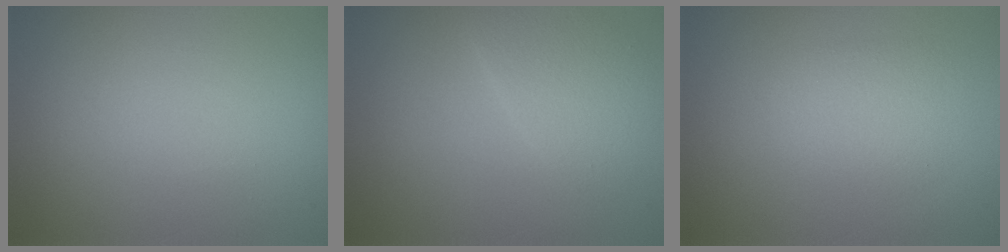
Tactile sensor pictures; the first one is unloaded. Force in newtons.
{"total": 2.5, "press": 2.5, "slide": 0.1}
{"total": 2.1, "press": 2.1, "slide": 0.0}